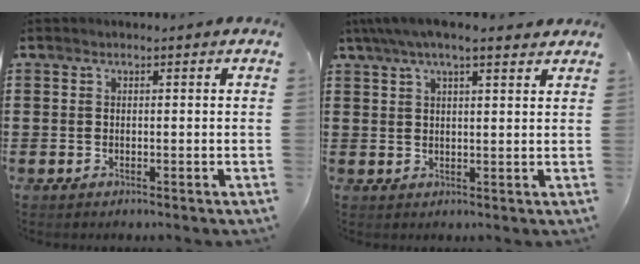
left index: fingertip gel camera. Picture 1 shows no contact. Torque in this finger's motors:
{"motor_torque": [1.90, 0.24, 0.80, 0.19]}